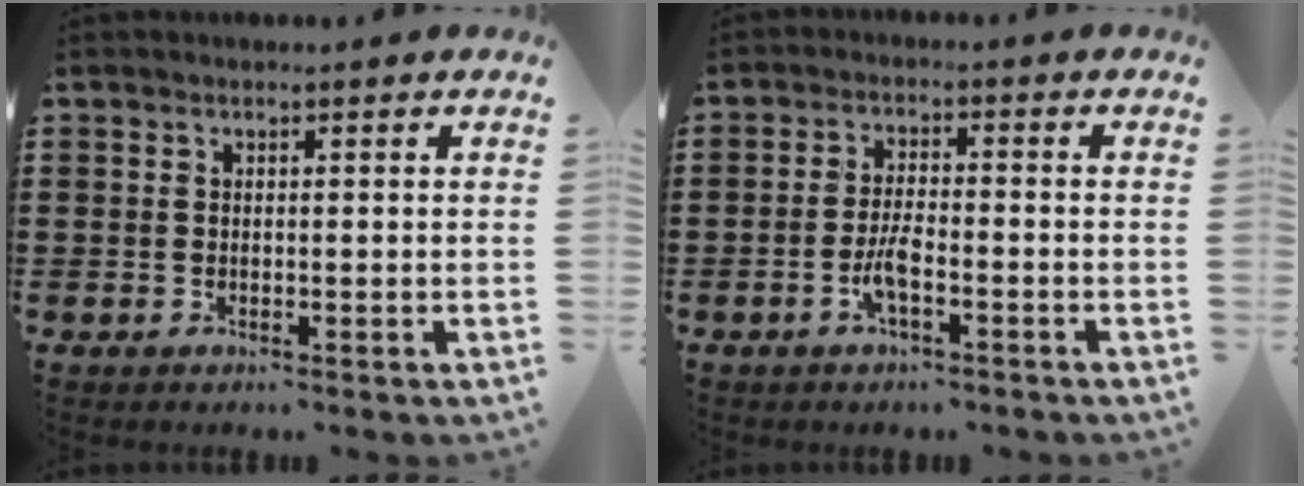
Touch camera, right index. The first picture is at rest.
{"total": 4.1, "force": [-1.9, 1.0, 3.5], "torque": [-0.079, -0.003, -0.041]}